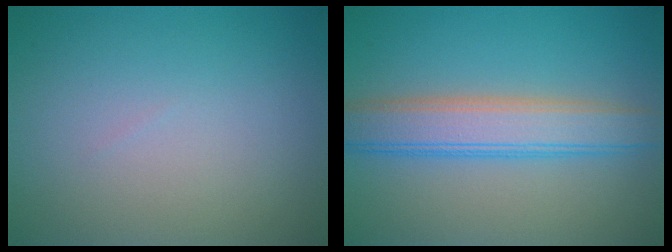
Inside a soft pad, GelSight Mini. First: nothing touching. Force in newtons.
{"total": 5.4, "press": 5.4, "slide": 0.2}